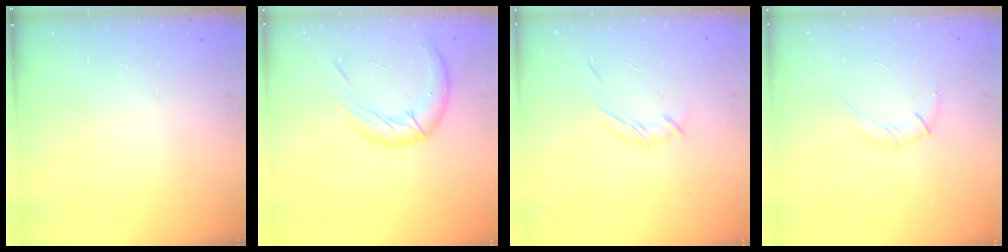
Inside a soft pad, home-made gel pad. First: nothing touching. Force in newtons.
{"total": 12.8, "press": 12.8, "slide": 1.5}
{"total": 5.4, "press": 5.3, "slide": 0.9}
{"total": 5.6, "press": 5.4, "slide": 1.5}